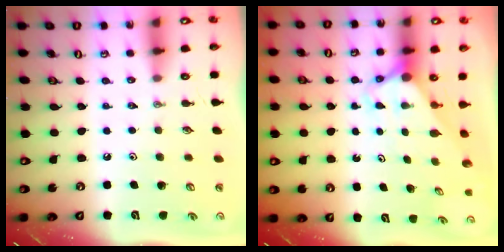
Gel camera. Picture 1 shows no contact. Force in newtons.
{"total": 2.7, "press": 2.7, "slide": 0.0}